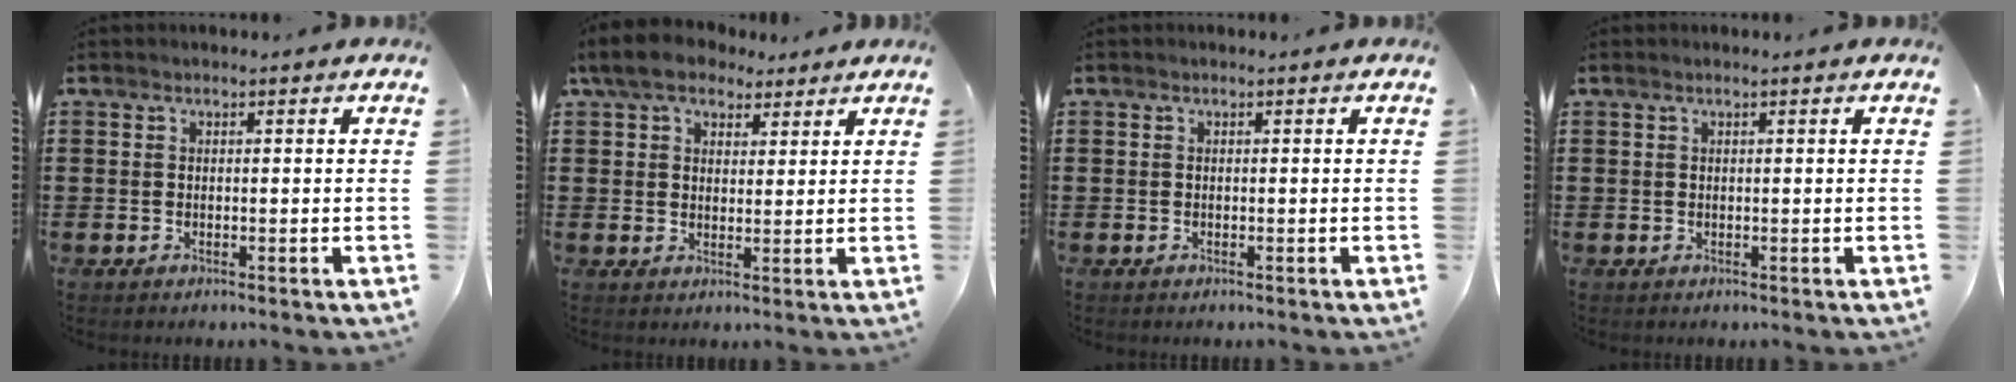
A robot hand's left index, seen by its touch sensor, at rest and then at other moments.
{"total": 6.6, "force": [4.9, 3.5, 2.7], "torque": [-0.074, 0.006, 0.091]}
{"total": 0.0}
{"total": 0.6, "force": [0.3, -0.1, 0.5], "torque": [-0.007, -0.002, 0.006]}